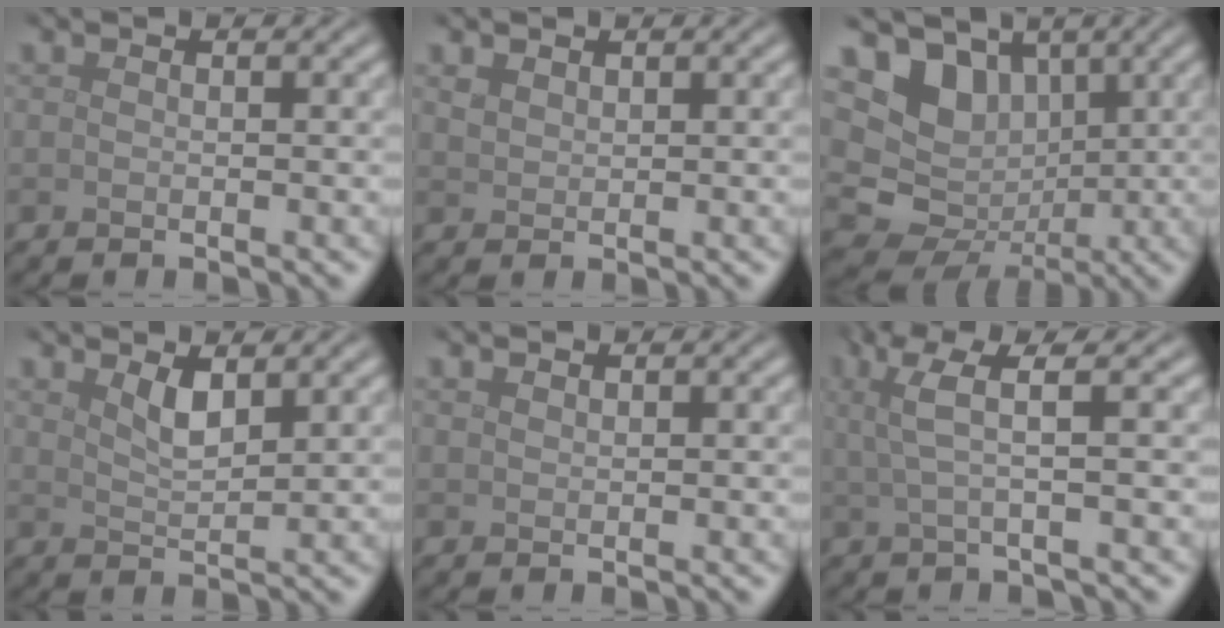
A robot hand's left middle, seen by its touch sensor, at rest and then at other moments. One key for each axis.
{"total": 1.1, "fx": 0.9, "fy": 0.7, "fz": 0.3, "tx": -0.008, "ty": 0.000, "tz": 0.019}
{"total": 9.5, "fx": 2.3, "fy": 8.2, "fz": 4.2, "tx": -0.082, "ty": 0.008, "tz": 0.027}
{"total": 2.0, "fx": 1.3, "fy": 0.6, "fz": 1.4, "tx": -0.028, "ty": -0.004, "tz": 0.026}
{"total": 0.6, "fx": 0.5, "fy": 0.3, "fz": 0.1, "tx": -0.003, "ty": 0.001, "tz": 0.012}
{"total": 3.5, "fx": 0.8, "fy": 0.6, "fz": 3.4, "tx": -0.061, "ty": 0.008, "tz": 0.014}